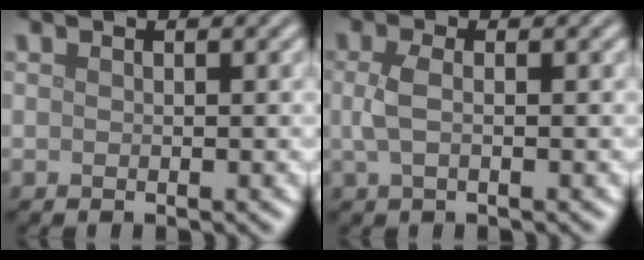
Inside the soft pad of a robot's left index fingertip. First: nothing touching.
{"total": 2.1, "force": [0.1, 0.9, 1.9], "torque": [-0.046, 0.002, -0.001]}